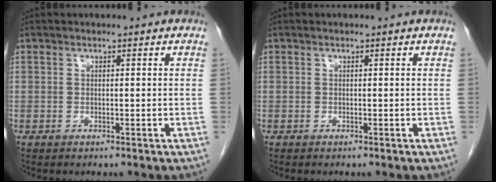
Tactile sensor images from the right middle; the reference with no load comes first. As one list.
[{"total": 0.0}]